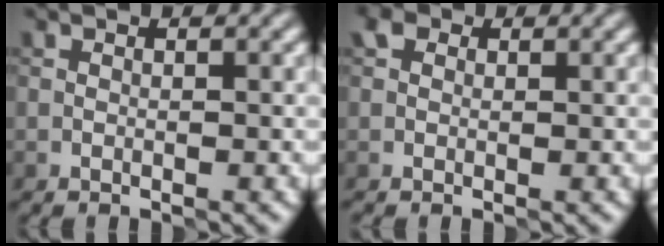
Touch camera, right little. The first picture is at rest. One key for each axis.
{"total": 0.9, "fx": 0.2, "fy": 0.8, "fz": 0.2, "tx": 0.000, "ty": 0.005, "tz": -0.002}